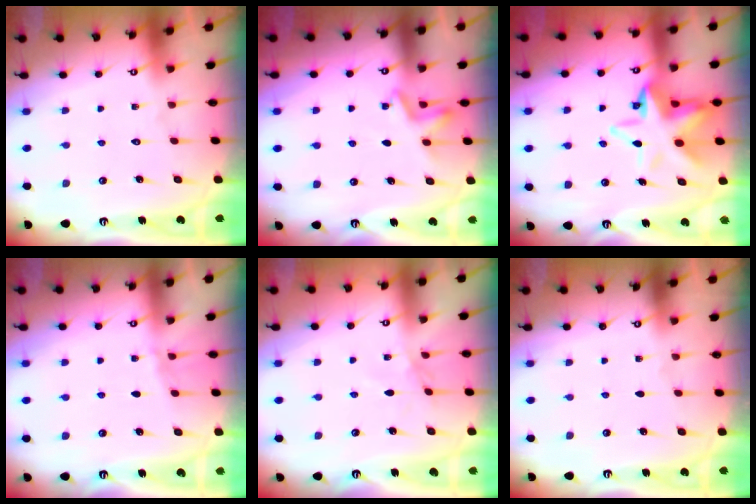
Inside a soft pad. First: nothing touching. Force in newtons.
{"total": 5.0, "press": 4.6, "slide": 1.9}
{"total": 11.1, "press": 10.9, "slide": 2.0}
{"total": 1.8, "press": 1.8, "slide": 0.3}
{"total": 2.9, "press": 2.9, "slide": 0.4}
{"total": 0.0}